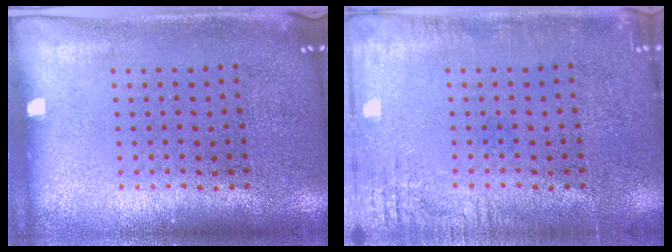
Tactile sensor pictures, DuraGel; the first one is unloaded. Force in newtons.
{"total": 2.3, "press": 2.3, "slide": 0.3}